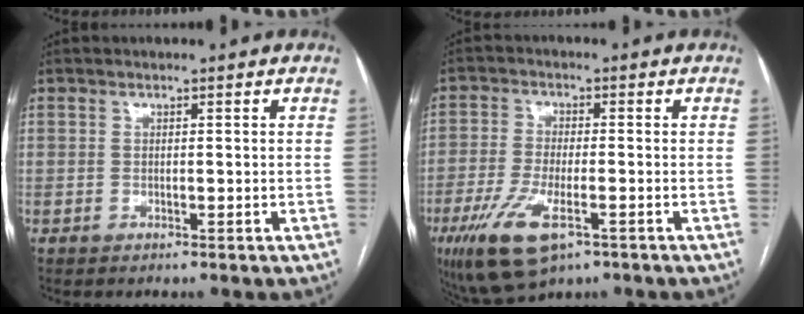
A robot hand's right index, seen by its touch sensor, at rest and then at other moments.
{"total": 10.6, "force": [-5.4, 3.5, 8.5], "torque": [-0.169, -0.021, -0.089]}